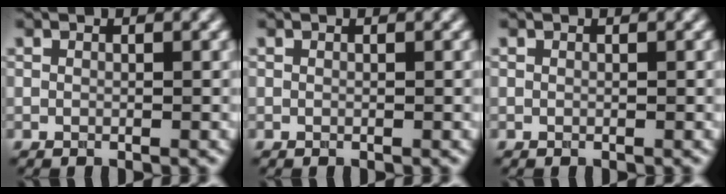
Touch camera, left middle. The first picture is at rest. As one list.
[{"total": 0.0}, {"total": 0.0}]